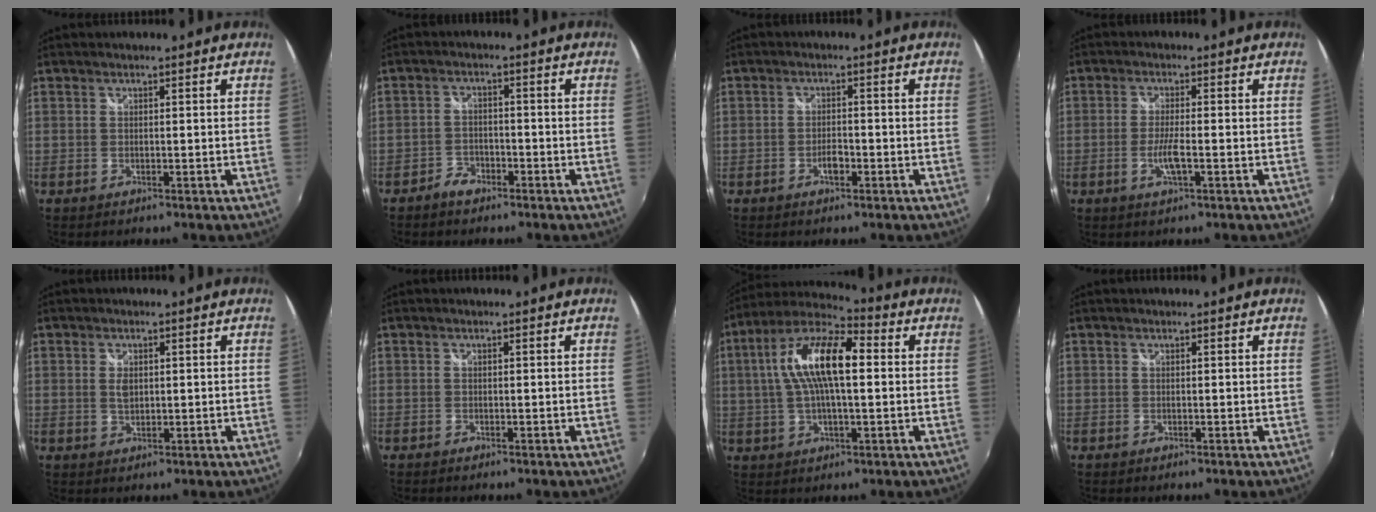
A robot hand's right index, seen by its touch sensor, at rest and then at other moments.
{"total": 3.5, "force": [-2.7, 2.0, 0.8], "torque": [-0.028, 0.007, -0.052]}
{"total": 2.4, "force": [-1.4, 1.1, 1.7], "torque": [-0.032, 0.000, -0.026]}
{"total": 4.0, "force": [-1.5, 0.5, 3.7], "torque": [-0.076, -0.006, -0.030]}
{"total": 2.3, "force": [0.3, 1.5, 1.7], "torque": [-0.028, 0.000, 0.005]}
{"total": 0.0}
{"total": 15.6, "force": [2.2, 5.7, 14.3], "torque": [-0.267, 0.023, 0.028]}
{"total": 0.0}